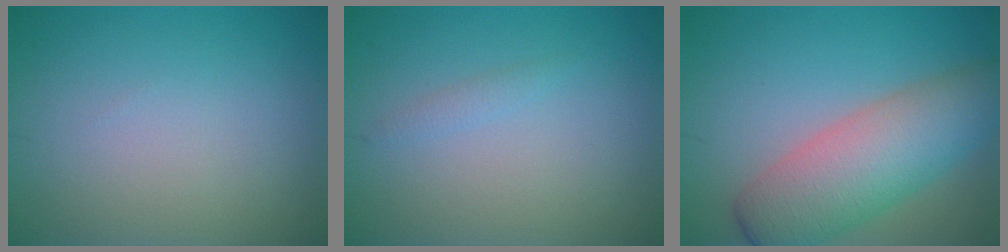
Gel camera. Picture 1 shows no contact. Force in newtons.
{"total": 0.8, "press": 0.8, "slide": 0.1}
{"total": 7.6, "press": 7.6, "slide": 0.3}